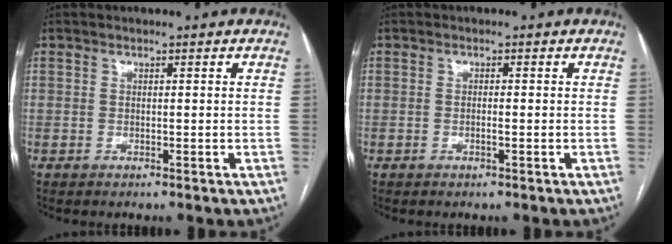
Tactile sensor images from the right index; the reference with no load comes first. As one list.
[{"total": 0.9, "force": [-0.3, 0.0, 0.9], "torque": [-0.016, 0.000, -0.004]}]